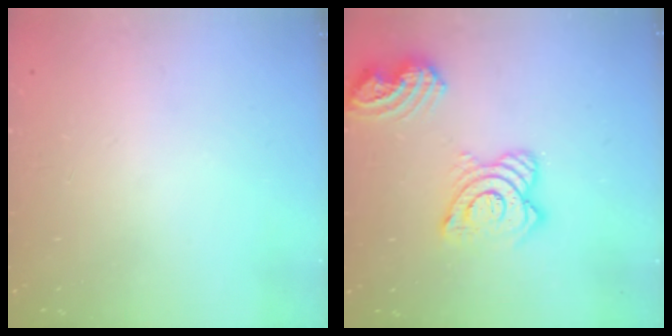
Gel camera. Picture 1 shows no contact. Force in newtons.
{"total": 17.1, "press": 17.0, "slide": 1.9}